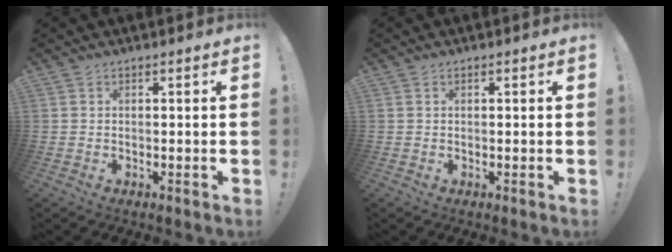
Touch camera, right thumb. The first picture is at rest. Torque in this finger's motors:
{"motor_torque": [-0.15, 0.27, 0.29, -0.21, -0.02]}